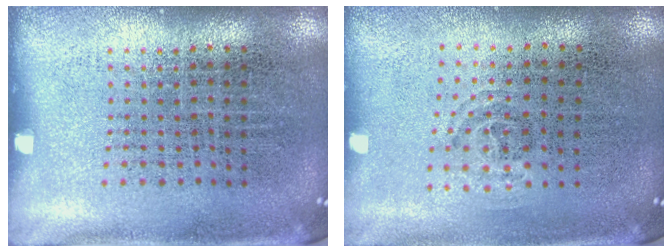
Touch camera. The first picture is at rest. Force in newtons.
{"total": 0.8, "press": 0.5, "slide": 0.7}